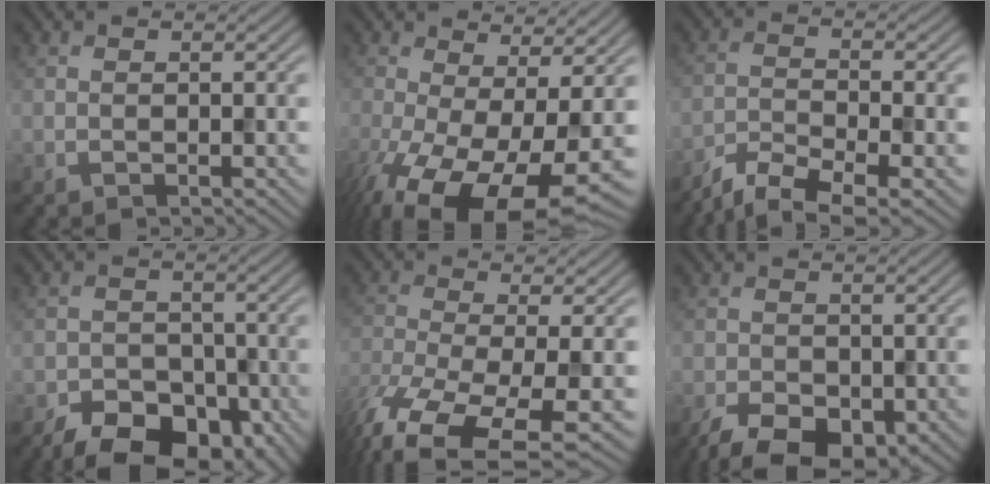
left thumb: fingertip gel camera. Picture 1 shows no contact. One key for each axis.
{"total": 15.0, "fx": -5.4, "fy": 6.7, "fz": 12.3, "tx": -0.252, "ty": -0.044, "tz": -0.070}
{"total": 6.1, "fx": -4.8, "fy": 1.3, "fz": 3.5, "tx": -0.072, "ty": -0.011, "tz": -0.091}
{"total": 9.7, "fx": -6.2, "fy": 5.6, "fz": 4.9, "tx": -0.072, "ty": -0.015, "tz": -0.099}
{"total": 11.9, "fx": -7.3, "fy": 3.4, "fz": 8.9, "tx": -0.204, "ty": -0.031, "tz": -0.123}
{"total": 6.7, "fx": -3.5, "fy": 3.8, "fz": 4.2, "tx": -0.086, "ty": -0.017, "tz": -0.060}